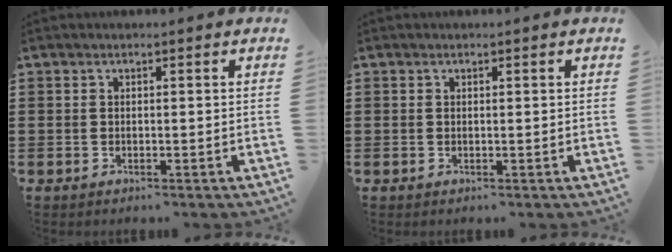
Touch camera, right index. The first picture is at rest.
{"total": 0.0}